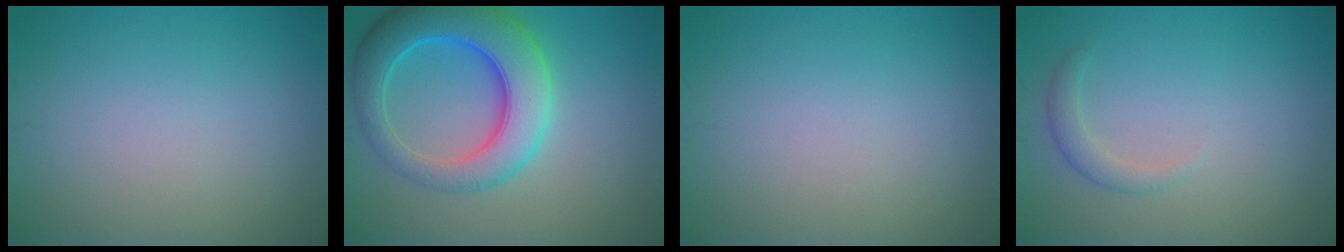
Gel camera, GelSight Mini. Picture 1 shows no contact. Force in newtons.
{"total": 8.4, "press": 8.4, "slide": 0.4}
{"total": 0.0}
{"total": 1.5, "press": 1.5, "slide": 0.1}